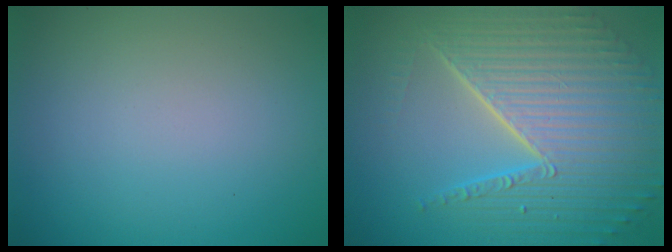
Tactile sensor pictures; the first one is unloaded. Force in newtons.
{"total": 9.9, "press": 6.3, "slide": 7.7}